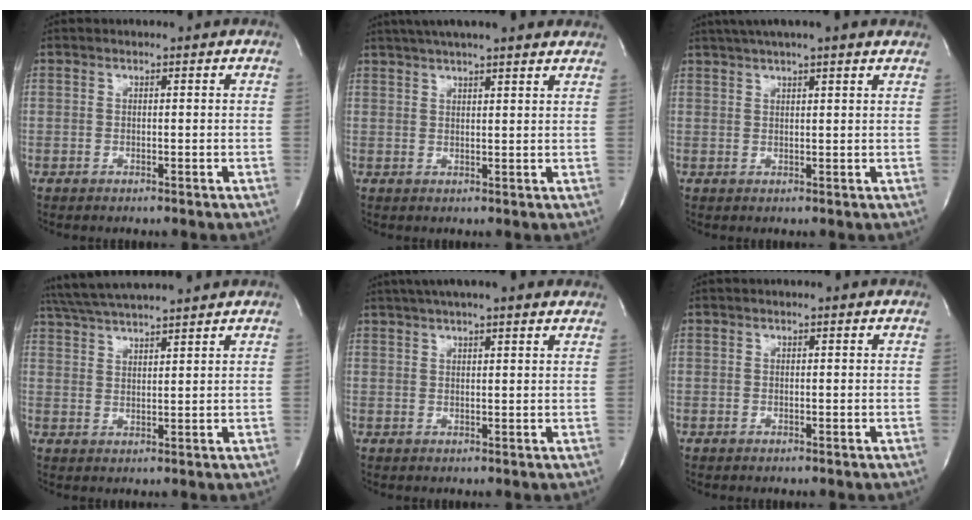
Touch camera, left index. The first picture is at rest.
{"total": 14.7, "force": [12.6, 1.6, 7.5], "torque": [-0.126, 0.040, 0.167]}
{"total": 10.7, "force": [8.8, 0.8, 6.1], "torque": [-0.105, 0.036, 0.114]}
{"total": 11.5, "force": [10.5, -0.4, 4.8], "torque": [-0.093, 0.026, 0.168]}
{"total": 12.7, "force": [10.6, 1.5, 6.8], "torque": [-0.115, 0.039, 0.140]}
{"total": 0.9, "force": [0.7, -0.1, 0.4], "torque": [-0.013, 0.008, 0.010]}